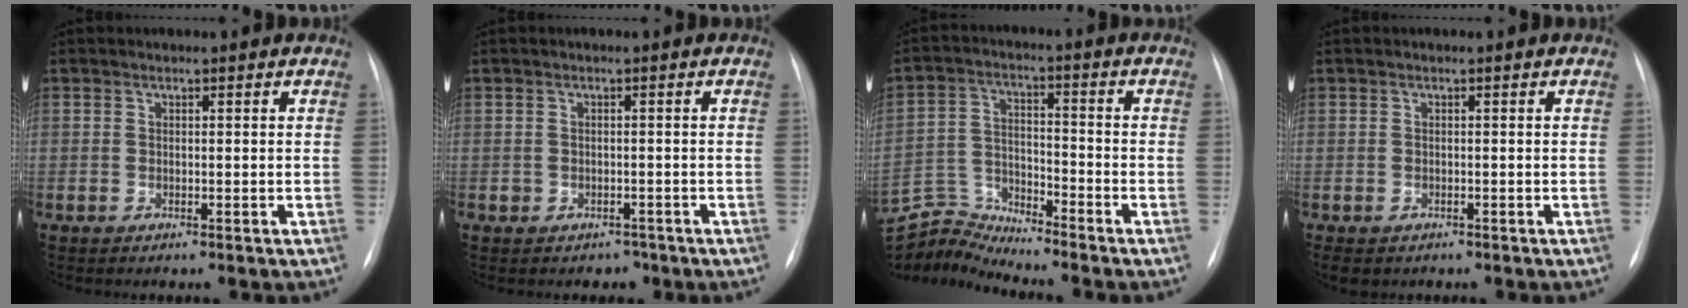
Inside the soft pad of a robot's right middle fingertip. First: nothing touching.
{"total": 2.3, "force": [-1.4, 1.7, -0.1], "torque": [0.000, 0.014, -0.019]}
{"total": 8.0, "force": [-7.7, -1.6, -1.6], "torque": [0.018, 0.021, -0.143]}
{"total": 6.0, "force": [-3.9, 4.0, 2.3], "torque": [-0.047, -0.001, -0.048]}